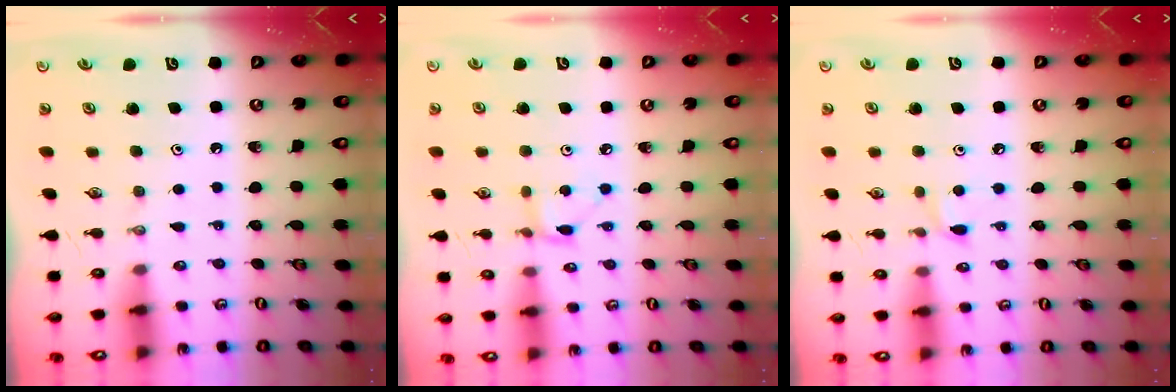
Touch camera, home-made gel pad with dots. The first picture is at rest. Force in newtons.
{"total": 3.4, "press": 3.4, "slide": 0.3}
{"total": 4.6, "press": 4.6, "slide": 0.6}